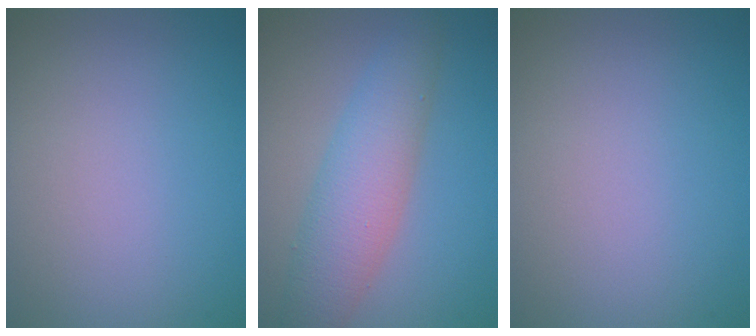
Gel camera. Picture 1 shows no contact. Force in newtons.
{"total": 5.3, "press": 5.3, "slide": 0.1}
{"total": 0.0}